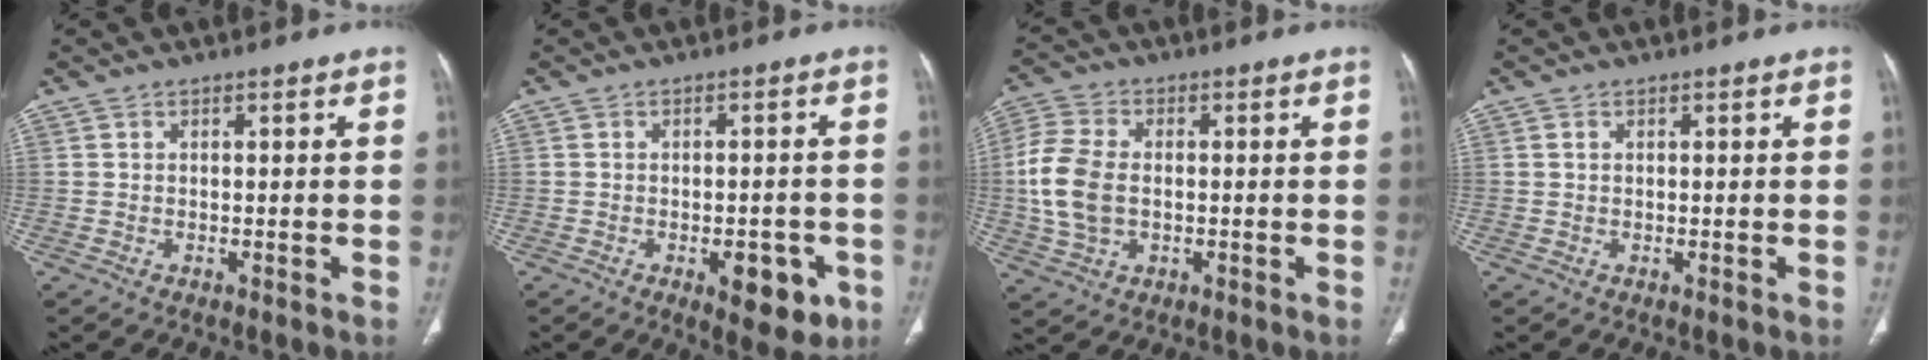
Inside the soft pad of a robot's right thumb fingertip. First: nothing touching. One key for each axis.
{"total": 8.1, "fx": -3.3, "fy": 3.8, "fz": 6.3, "tx": -0.054, "ty": 0.006, "tz": -0.034}
{"total": 10.8, "fx": -0.5, "fy": 7.3, "fz": 7.9, "tx": -0.173, "ty": 0.007, "tz": -0.012}
{"total": 0.5, "fx": 0.2, "fy": 0.4, "fz": 0.3, "tx": -0.009, "ty": 0.003, "tz": 0.004}